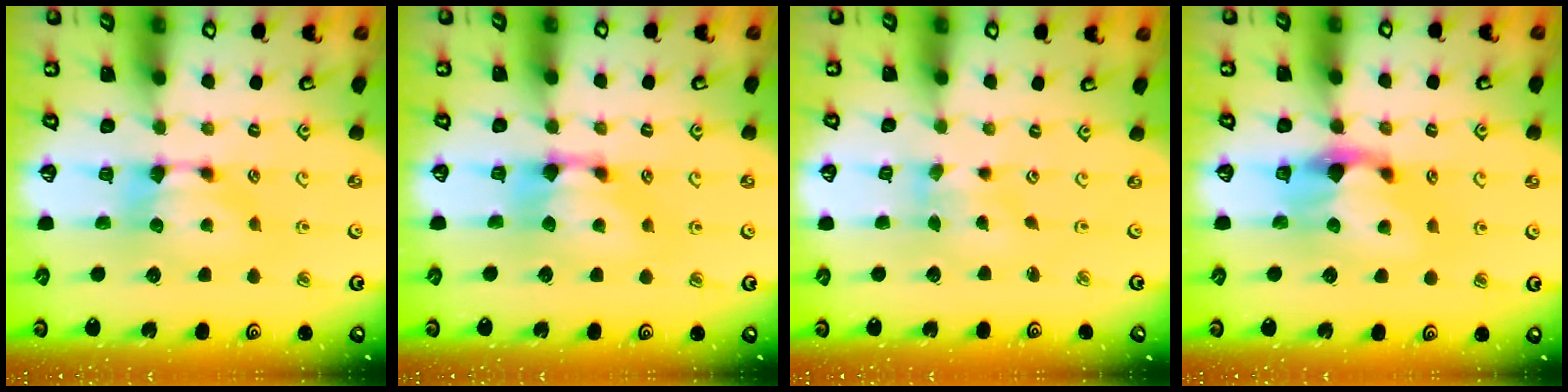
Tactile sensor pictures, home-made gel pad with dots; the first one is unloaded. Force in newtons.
{"total": 1.3, "press": 0.5, "slide": 1.2}
{"total": 2.1, "press": 1.8, "slide": 1.0}
{"total": 3.6, "press": 3.4, "slide": 1.0}